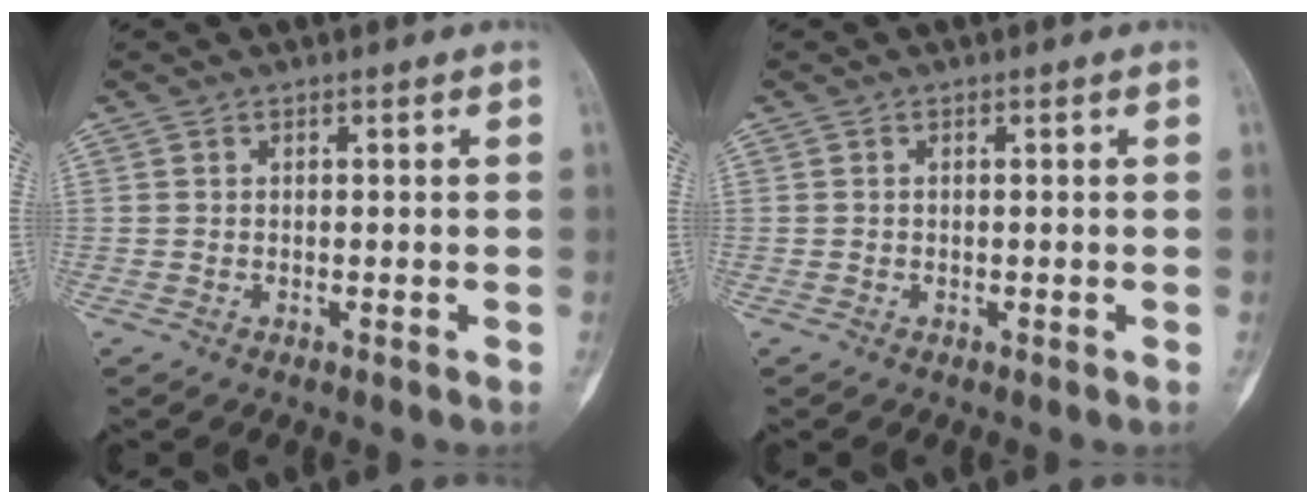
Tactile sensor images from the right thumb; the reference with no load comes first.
{"total": 0.0}